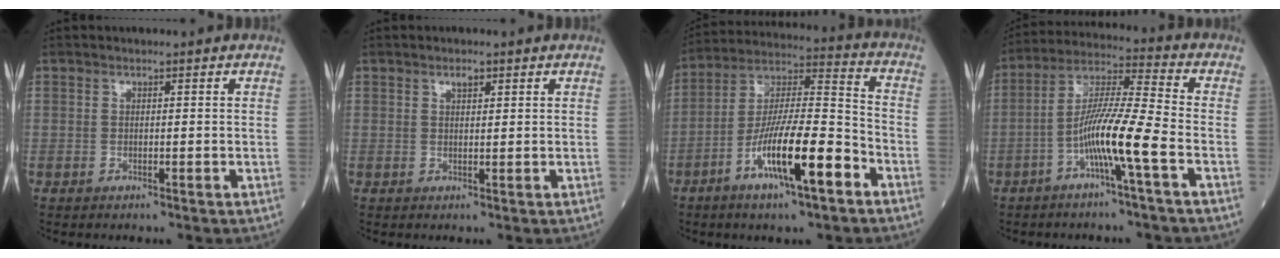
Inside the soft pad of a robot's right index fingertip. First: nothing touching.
{"total": 1.5, "force": [1.0, 0.6, 1.0], "torque": [-0.016, -0.001, 0.016]}
{"total": 15.2, "force": [-7.0, 2.2, 13.3], "torque": [-0.245, -0.004, -0.124]}
{"total": 10.3, "force": [-4.0, -0.6, 9.5], "torque": [-0.186, 0.010, -0.078]}